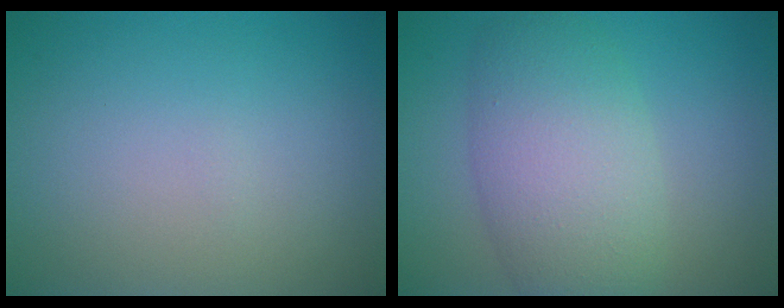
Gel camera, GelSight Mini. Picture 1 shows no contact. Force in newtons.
{"total": 7.0, "press": 7.0, "slide": 0.1}